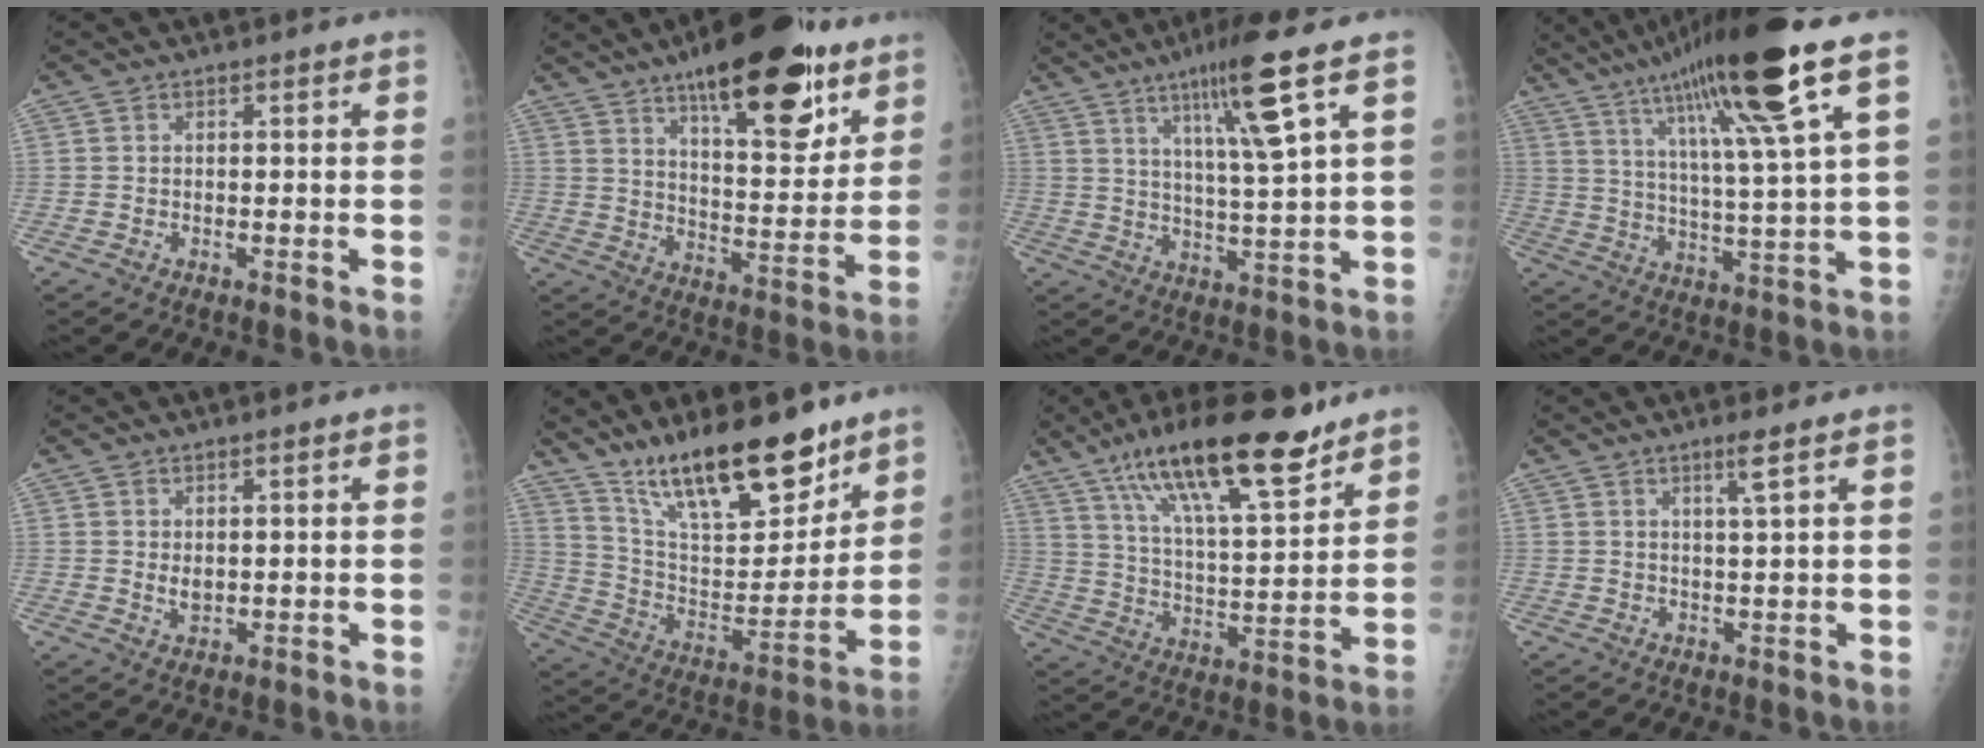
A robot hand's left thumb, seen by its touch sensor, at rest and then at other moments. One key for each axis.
{"total": 22.1, "fx": 13.5, "fy": 7.5, "fz": 15.8, "tx": -0.195, "ty": -0.065, "tz": 0.207}
{"total": 13.2, "fx": 7.0, "fy": 0.2, "fz": 11.2, "tx": -0.194, "ty": -0.035, "tz": 0.122}
{"total": 20.8, "fx": 11.3, "fy": 1.0, "fz": 17.5, "tx": -0.286, "ty": -0.029, "tz": 0.186}
{"total": 2.8, "fx": 1.0, "fy": 1.3, "fz": 2.3, "tx": -0.032, "ty": -0.012, "tz": 0.021}
{"total": 22.2, "fx": 16.3, "fy": 7.0, "fz": 13.4, "tx": -0.181, "ty": -0.085, "tz": 0.284}
{"total": 21.6, "fx": 14.7, "fy": 5.7, "fz": 14.8, "tx": -0.229, "ty": -0.057, "tz": 0.249}
{"total": 3.3, "fx": 1.9, "fy": -0.4, "fz": 2.7, "tx": -0.053, "ty": -0.015, "tz": 0.037}